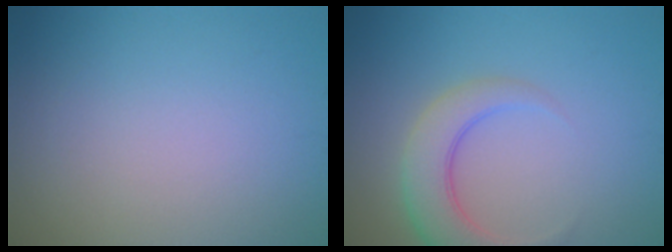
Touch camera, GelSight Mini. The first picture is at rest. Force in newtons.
{"total": 4.9, "press": 4.9, "slide": 0.2}